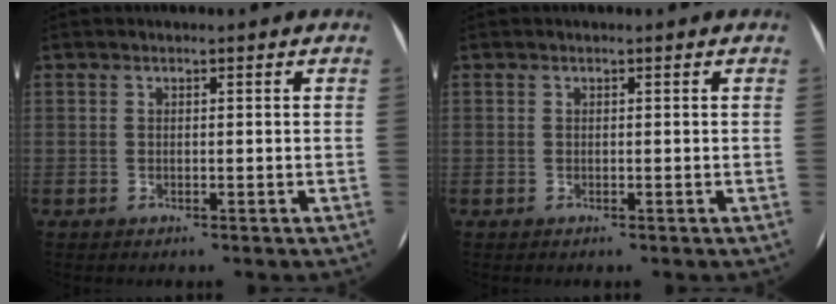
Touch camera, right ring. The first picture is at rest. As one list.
[{"total": 0.0}]